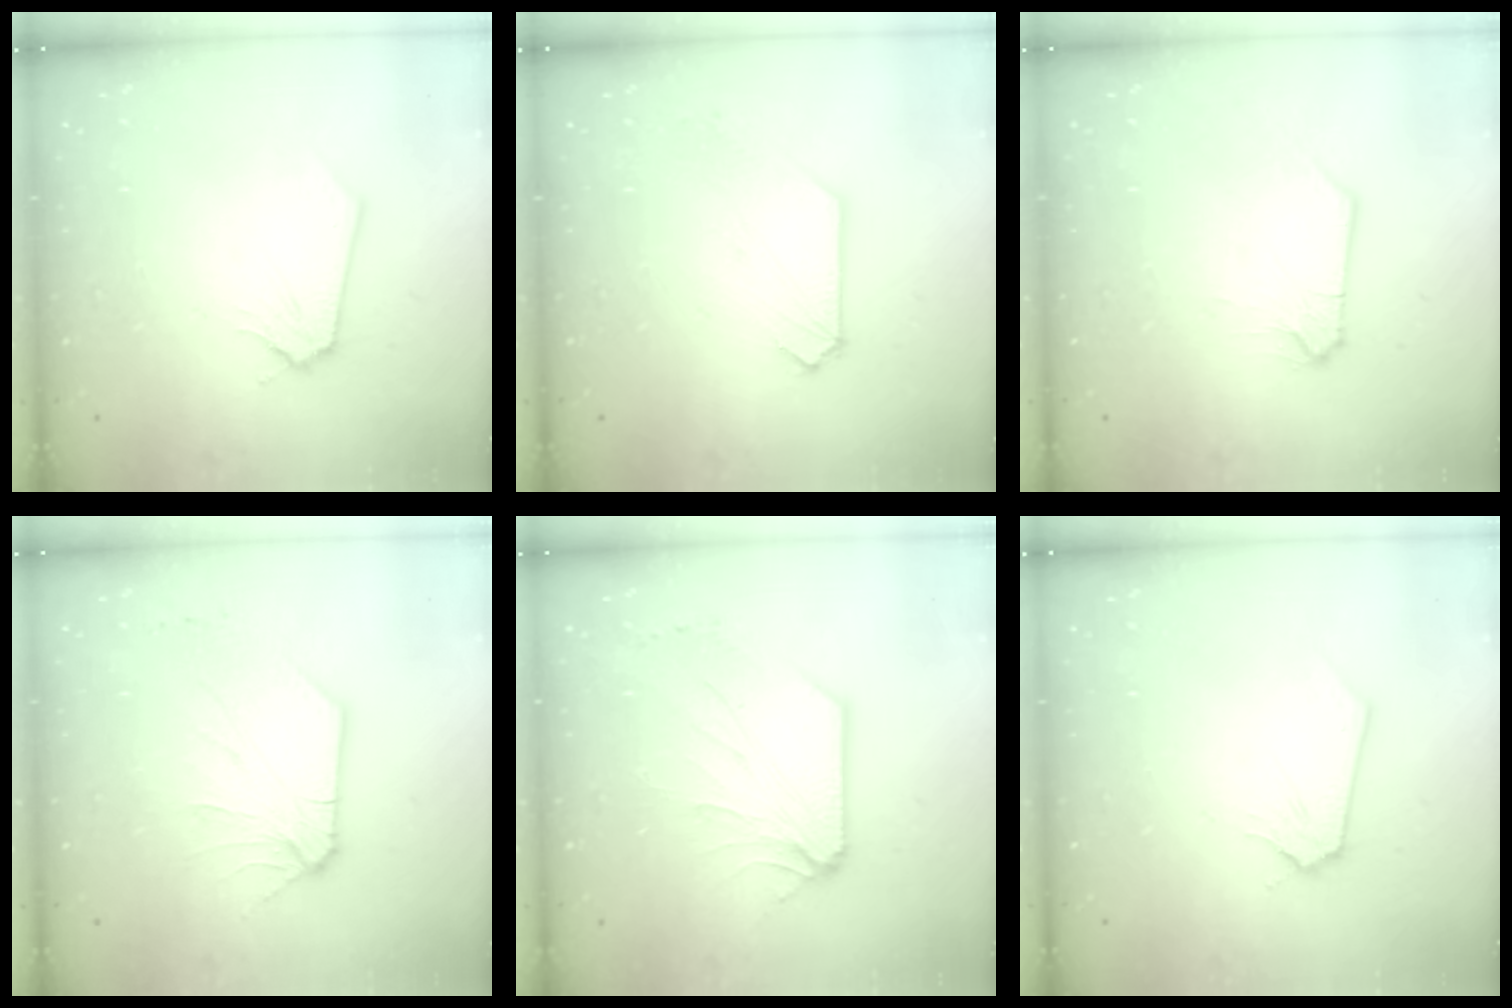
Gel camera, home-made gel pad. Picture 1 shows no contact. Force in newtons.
{"total": 1.8, "press": 1.8, "slide": 0.1}
{"total": 1.0, "press": 1.0, "slide": 0.2}
{"total": 6.9, "press": 6.8, "slide": 0.9}
{"total": 6.4, "press": 6.3, "slide": 0.9}
{"total": 0.0}